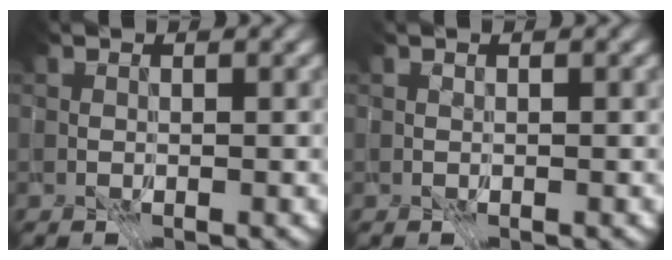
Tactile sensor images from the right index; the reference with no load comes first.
{"total": 0.8, "force": [-0.2, -0.7, -0.4], "torque": [0.008, -0.003, 0.003]}